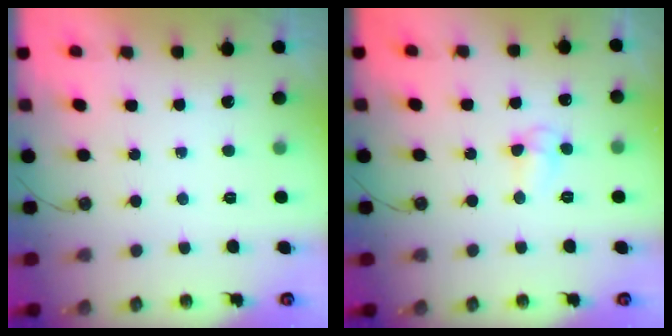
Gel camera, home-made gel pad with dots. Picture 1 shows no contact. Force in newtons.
{"total": 5.0, "press": 5.0, "slide": 0.7}